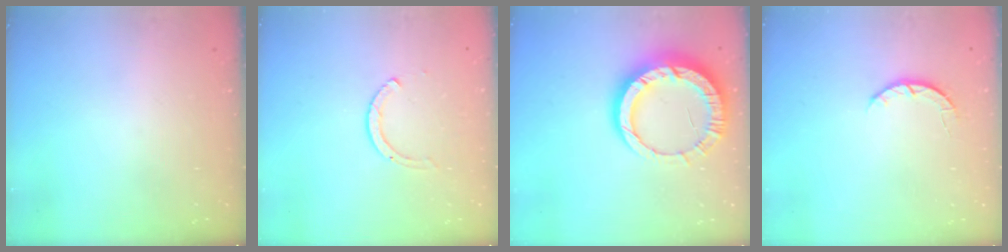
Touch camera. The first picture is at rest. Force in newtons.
{"total": 2.6, "press": 2.6, "slide": 0.3}
{"total": 14.6, "press": 14.5, "slide": 1.5}
{"total": 3.4, "press": 3.4, "slide": 0.6}